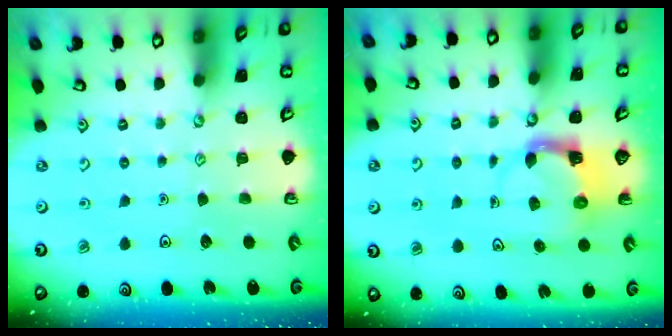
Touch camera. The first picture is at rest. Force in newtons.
{"total": 3.7, "press": 3.6, "slide": 0.7}